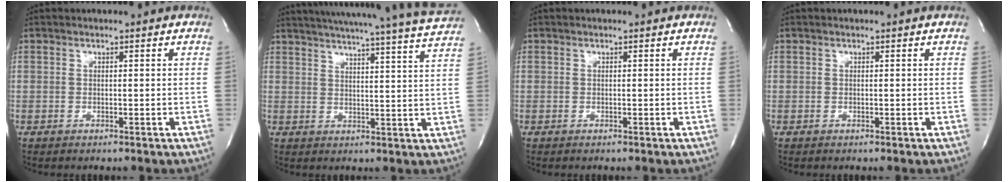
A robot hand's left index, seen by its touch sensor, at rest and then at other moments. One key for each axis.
{"total": 23.0, "fx": 21.3, "fy": -1.5, "fz": 8.6, "tx": -0.139, "ty": -0.049, "tz": 0.267}
{"total": 0.0}
{"total": 0.0}